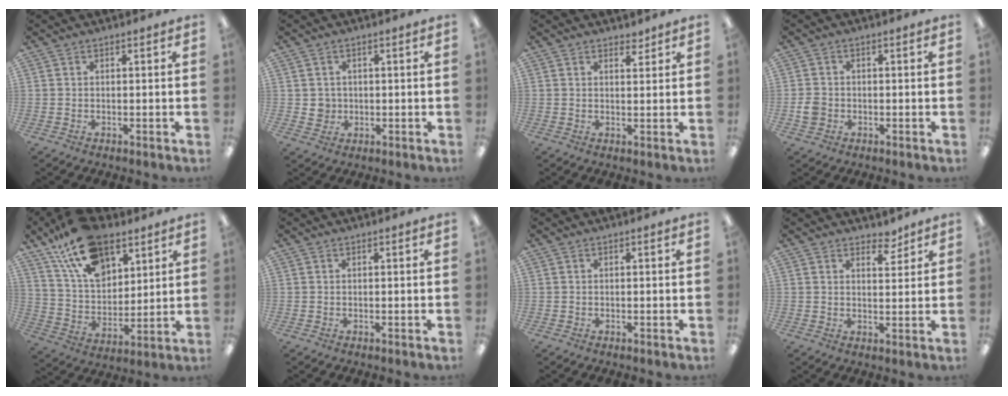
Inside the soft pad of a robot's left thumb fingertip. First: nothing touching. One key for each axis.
{"total": 3.0, "fx": 0.4, "fy": 2.9, "fz": 0.4, "tx": -0.006, "ty": 0.001, "tz": 0.006}
{"total": 2.5, "fx": 2.2, "fy": 1.0, "fz": 0.7, "tx": 0.009, "ty": -0.014, "tz": 0.036}
{"total": 3.1, "fx": -0.6, "fy": 2.7, "fz": 1.4, "tx": -0.023, "ty": 0.007, "tz": -0.010}
{"total": 19.4, "fx": 12.4, "fy": 10.5, "fz": 10.6, "tx": -0.195, "ty": -0.048, "tz": 0.227}
{"total": 0.0}
{"total": 0.0}
{"total": 4.4, "fx": 3.8, "fy": 1.9, "fz": 1.1, "tx": 0.002, "ty": -0.026, "tz": 0.064}